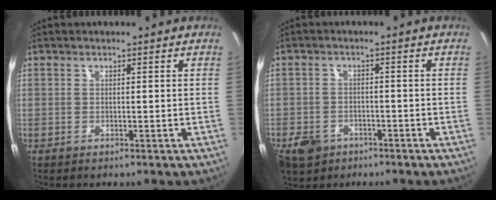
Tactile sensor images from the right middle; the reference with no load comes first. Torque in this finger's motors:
{"motor_torque": [0.90, -0.93, 0.19, 0.10]}